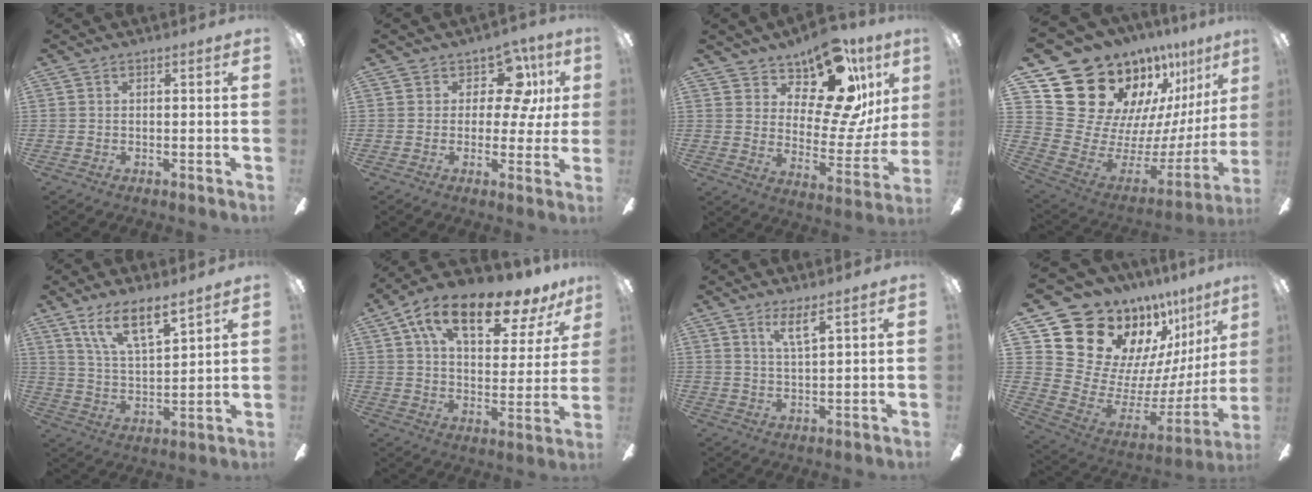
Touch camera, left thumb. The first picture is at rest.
{"total": 9.8, "force": [5.0, 6.0, 6.0], "torque": [-0.098, -0.021, 0.091]}
{"total": 18.4, "force": [12.7, 7.9, 10.7], "torque": [-0.145, -0.104, 0.214]}
{"total": 22.6, "force": [17.3, 12.2, 7.7], "torque": [-0.122, -0.155, 0.353]}
{"total": 11.1, "force": [8.5, 3.0, 6.4], "torque": [-0.128, -0.045, 0.156]}
{"total": 18.6, "force": [12.0, 7.8, 11.9], "torque": [-0.196, -0.066, 0.202]}
{"total": 5.3, "force": [3.8, 0.8, 3.6], "torque": [-0.072, -0.012, 0.064]}
{"total": 21.3, "force": [16.1, 11.2, 8.3], "torque": [-0.155, -0.137, 0.322]}